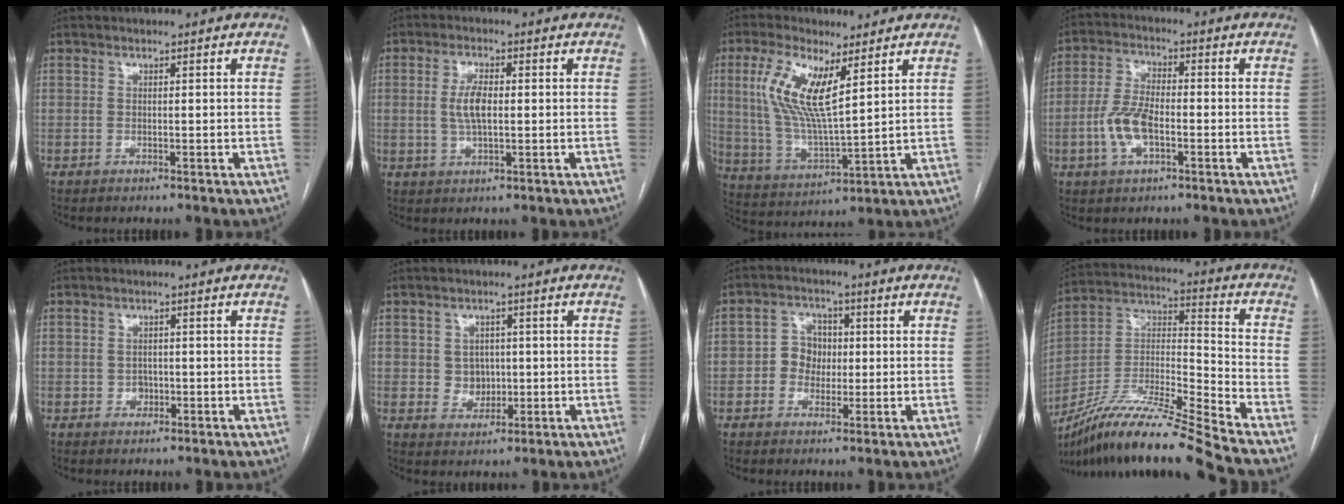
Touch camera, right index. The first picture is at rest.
{"total": 4.7, "force": [0.3, 1.6, 4.5], "torque": [-0.094, 0.005, 0.006]}
{"total": 12.1, "force": [4.8, 3.0, 10.7], "torque": [-0.237, 0.003, 0.098]}
{"total": 7.2, "force": [-2.2, 2.8, 6.3], "torque": [-0.140, 0.006, -0.042]}
{"total": 1.7, "force": [-0.3, 1.5, 0.6], "torque": [-0.009, 0.007, -0.001]}
{"total": 4.1, "force": [0.3, 3.8, 1.5], "torque": [-0.019, 0.011, 0.015]}
{"total": 4.8, "force": [-0.3, 4.3, 2.2], "torque": [-0.037, 0.020, -0.005]}
{"total": 19.8, "force": [-16.6, -1.4, 10.8], "torque": [-0.227, -0.008, -0.309]}